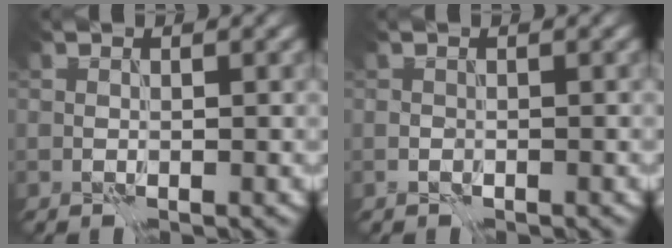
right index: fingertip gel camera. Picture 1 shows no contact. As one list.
[{"total": 0.6, "force": [-0.5, 0.2, 0.1], "torque": [-0.004, 0.002, -0.011]}]